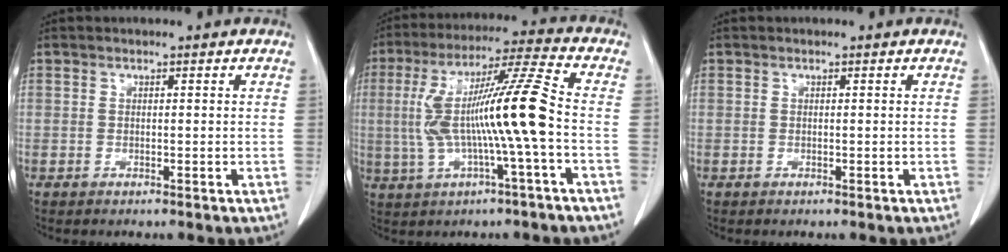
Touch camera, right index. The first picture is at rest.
{"total": 14.4, "force": [-1.2, -0.4, 14.4], "torque": [-0.277, 0.020, -0.025]}
{"total": 0.0}